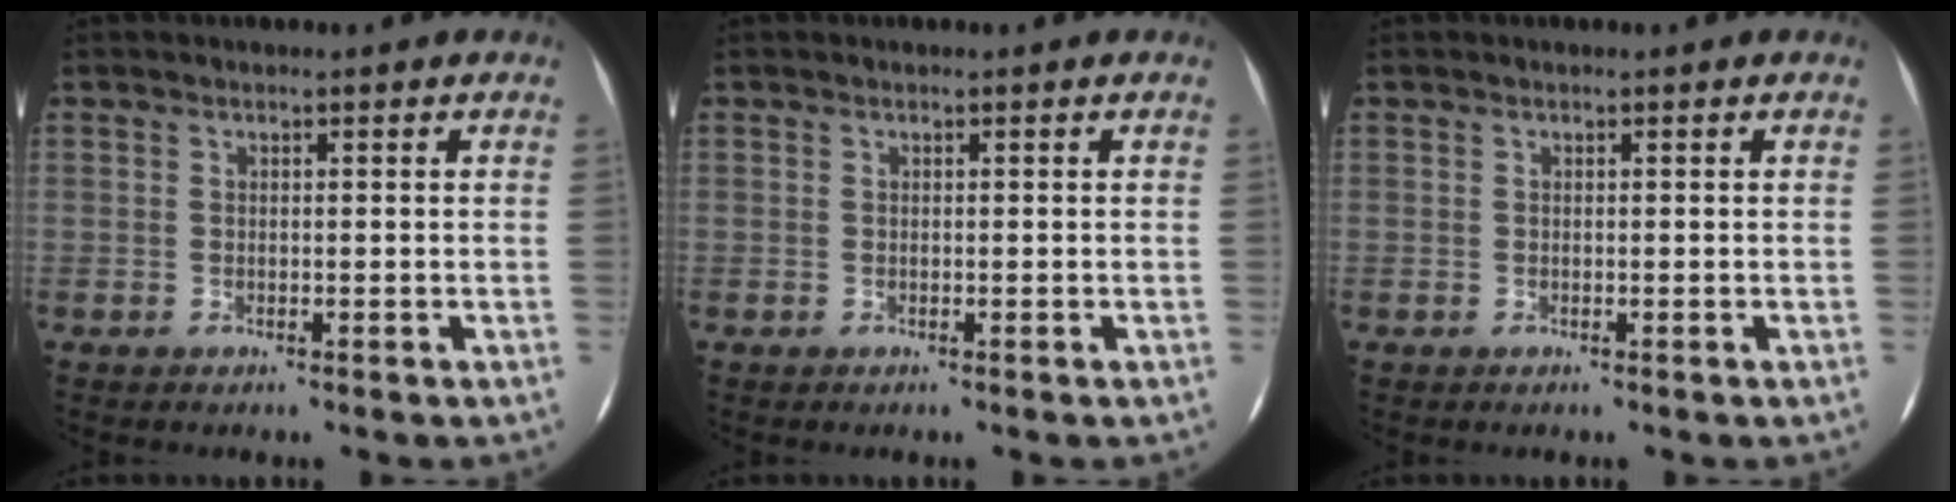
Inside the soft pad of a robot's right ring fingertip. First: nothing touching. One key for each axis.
{"total": 0.0}
{"total": 0.0}